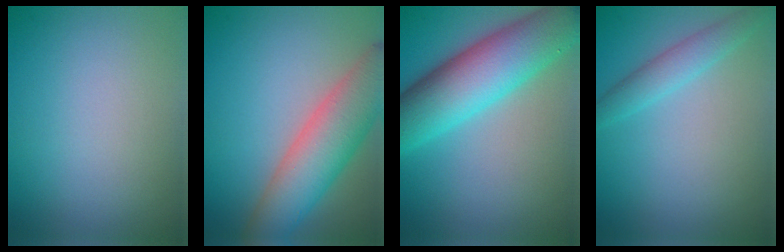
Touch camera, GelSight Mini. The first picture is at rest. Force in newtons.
{"total": 7.3, "press": 7.3, "slide": 0.3}
{"total": 9.9, "press": 9.9, "slide": 0.0}
{"total": 2.3, "press": 2.3, "slide": 0.1}